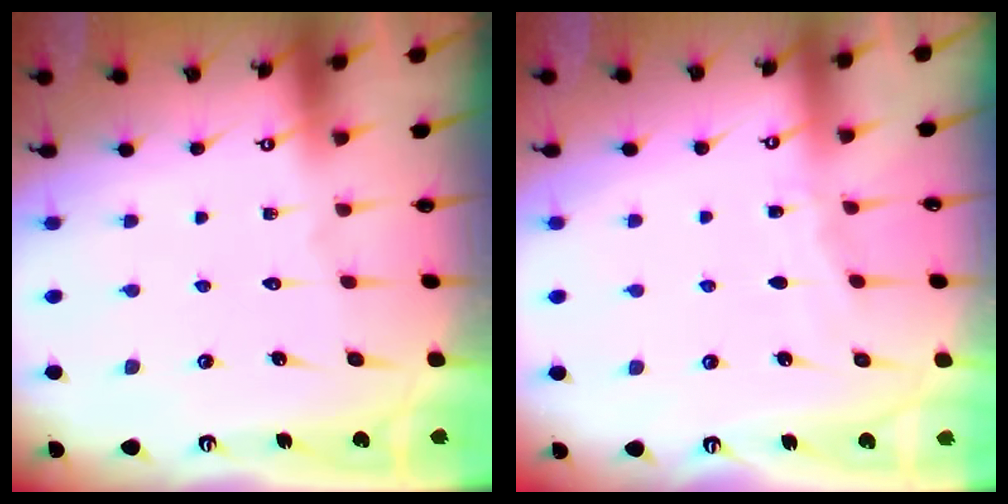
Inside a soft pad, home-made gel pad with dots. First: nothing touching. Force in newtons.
{"total": 3.5, "press": 3.4, "slide": 0.5}